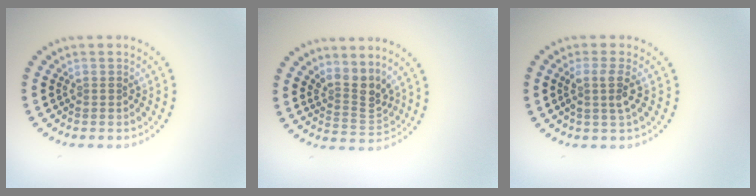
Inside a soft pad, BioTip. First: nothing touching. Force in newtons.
{"total": 3.0, "press": 2.1, "slide": 2.2}
{"total": 2.2, "press": 1.8, "slide": 1.2}